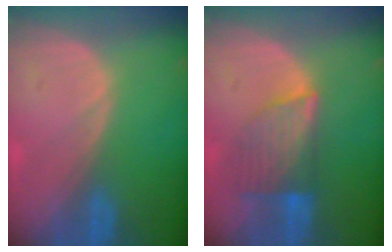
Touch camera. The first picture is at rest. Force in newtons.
{"total": 7.2, "press": 6.5, "slide": 3.1}